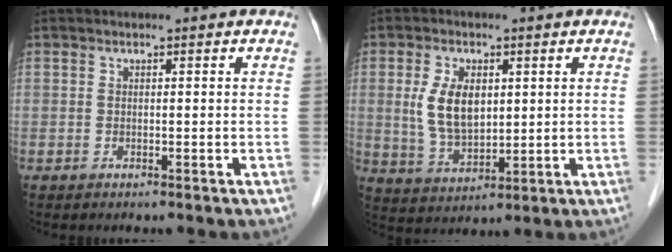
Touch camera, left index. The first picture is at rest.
{"total": 7.3, "force": [1.6, 4.0, 5.9], "torque": [-0.129, 0.003, 0.040]}